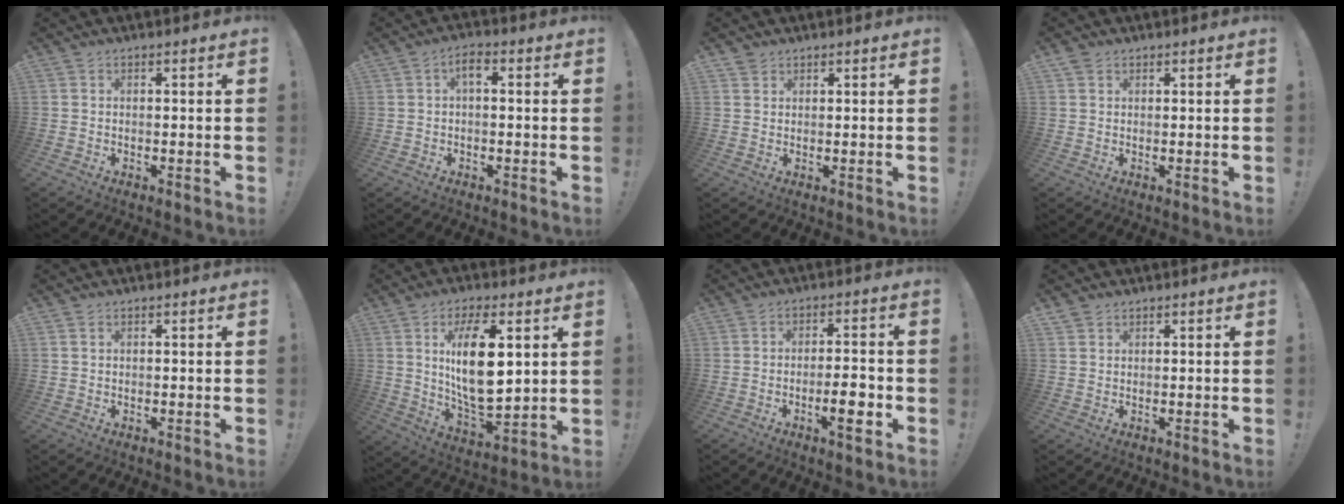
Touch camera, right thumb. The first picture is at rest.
{"total": 4.3, "force": [0.9, 2.4, 3.4], "torque": [-0.054, 0.007, 0.012]}
{"total": 1.7, "force": [1.4, 1.0, -0.1], "torque": [0.001, -0.007, 0.028]}
{"total": 1.5, "force": [1.0, 1.0, 0.2], "torque": [-0.004, 0.000, 0.021]}
{"total": 0.6, "force": [0.4, 0.4, 0.3], "torque": [-0.008, 0.002, 0.007]}
{"total": 16.7, "force": [4.8, 7.3, 14.3], "torque": [-0.264, -0.024, 0.071]}
{"total": 8.1, "force": [-3.0, 1.6, 7.3], "torque": [-0.094, 0.002, -0.051]}
{"total": 1.5, "force": [1.2, 0.8, 0.1], "torque": [-0.001, -0.004, 0.024]}